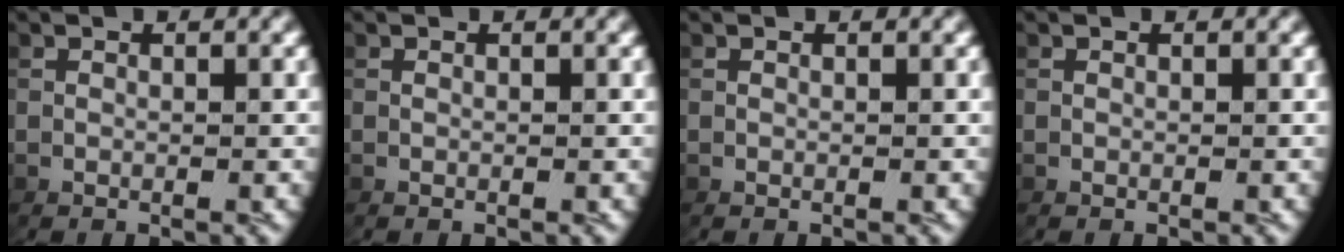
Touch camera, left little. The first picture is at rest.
{"total": 0.0}
{"total": 0.0}
{"total": 0.0}